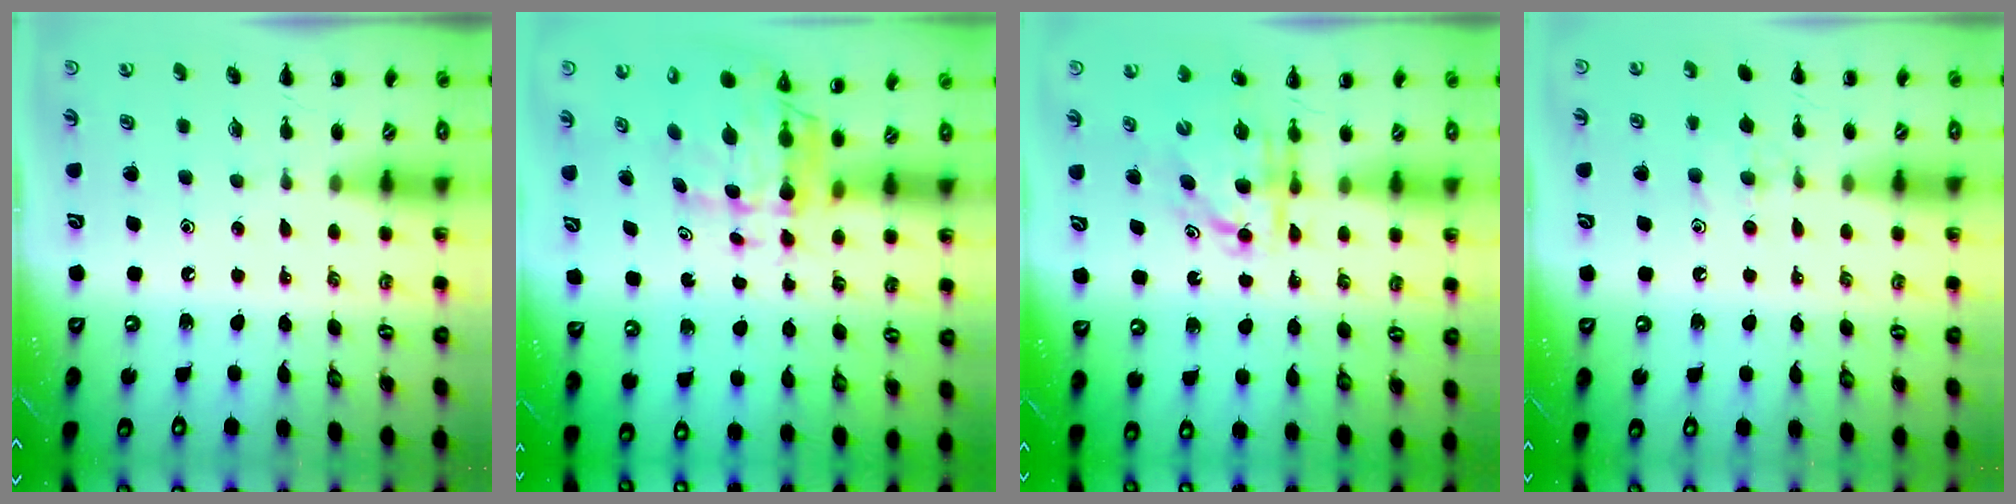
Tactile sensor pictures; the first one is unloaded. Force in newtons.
{"total": 7.1, "press": 6.7, "slide": 2.5}
{"total": 6.6, "press": 6.5, "slide": 1.1}
{"total": 8.0, "press": 7.7, "slide": 2.0}